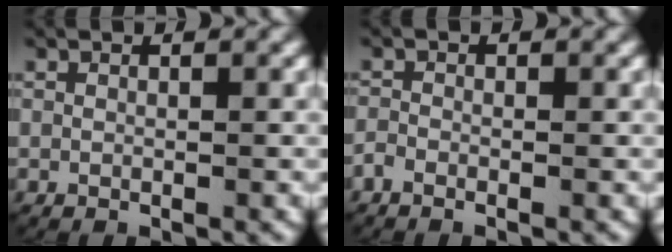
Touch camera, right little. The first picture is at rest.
{"total": 0.9, "force": [-0.7, 0.5, 0.4], "torque": [-0.012, -0.002, -0.016]}